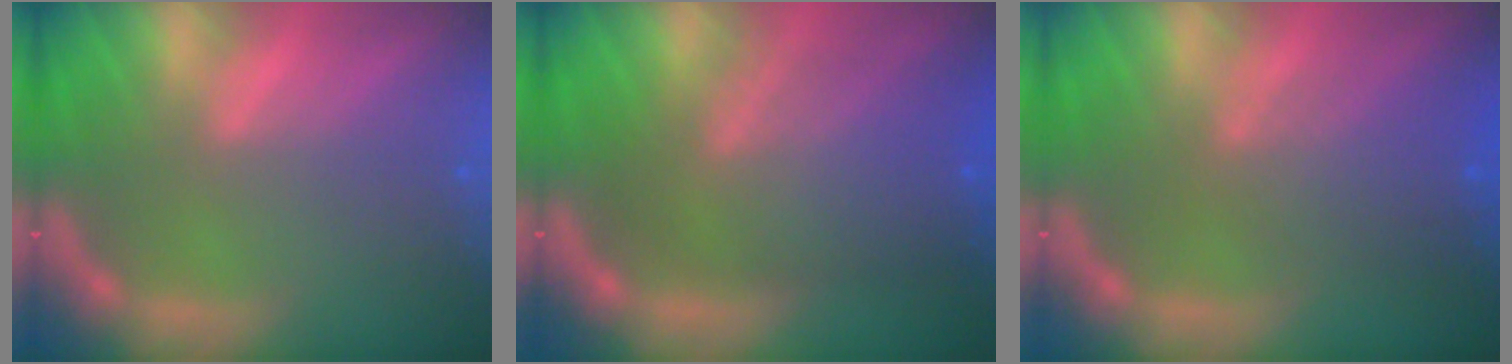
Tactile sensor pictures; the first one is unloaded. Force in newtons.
{"total": 9.1}
{"total": 4.6}